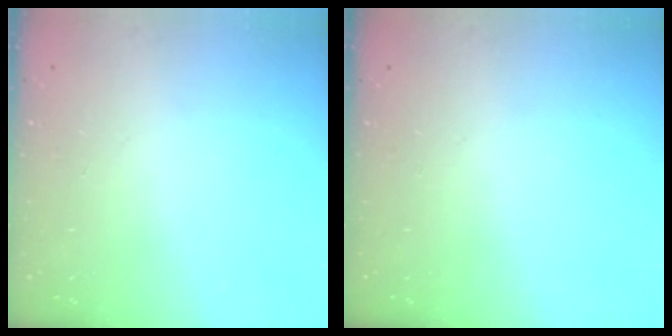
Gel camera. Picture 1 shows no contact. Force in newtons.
{"total": 0.0}